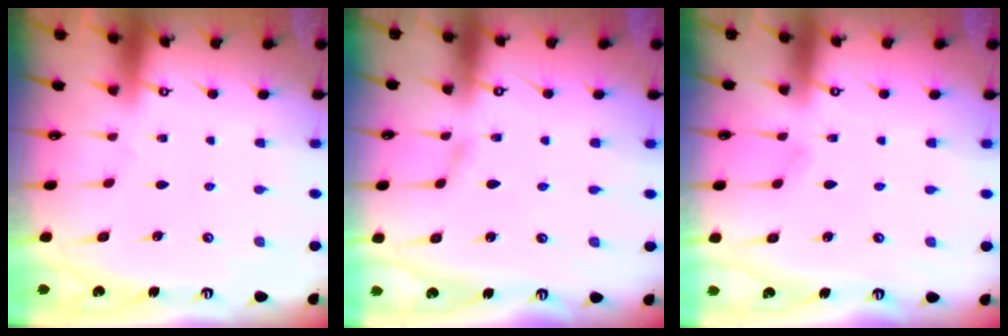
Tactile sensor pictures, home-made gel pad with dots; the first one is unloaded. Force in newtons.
{"total": 2.0, "press": 2.0, "slide": 0.2}
{"total": 2.5, "press": 2.5, "slide": 0.4}